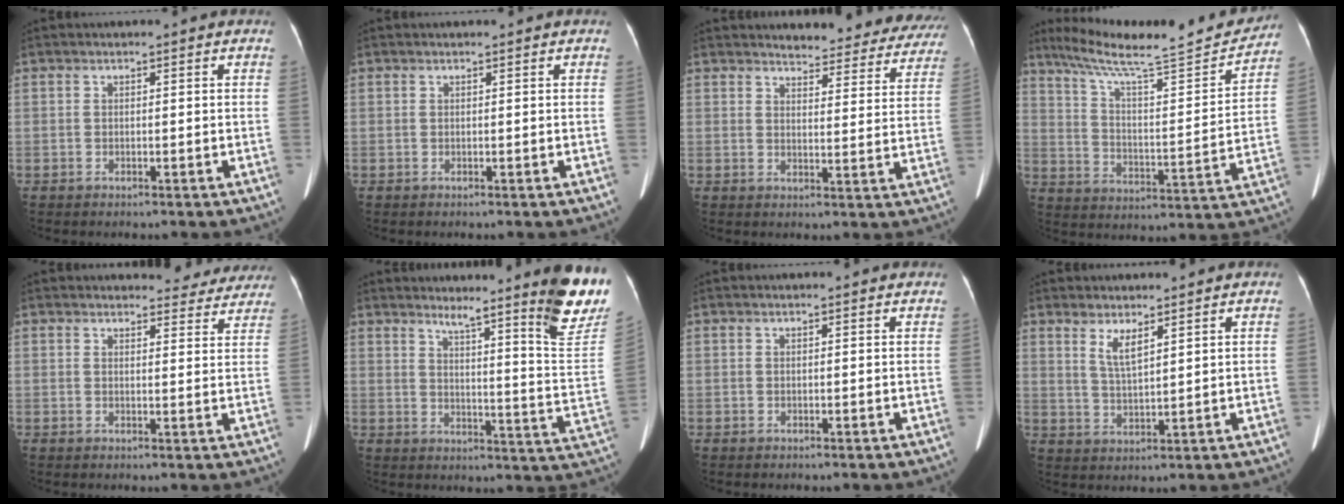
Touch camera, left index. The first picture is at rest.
{"total": 0.0}
{"total": 16.2, "force": [15.4, 3.9, 3.3], "torque": [-0.006, -0.045, 0.157]}
{"total": 20.0, "force": [18.2, 1.1, 8.1], "torque": [-0.135, -0.018, 0.269]}
{"total": 9.2, "force": [8.8, 2.7, 0.8], "torque": [0.024, -0.017, 0.077]}
{"total": 15.8, "force": [12.7, -0.5, 9.4], "torque": [-0.112, -0.064, 0.152]}
{"total": 1.0, "force": [1.0, 0.2, 0.1], "torque": [-0.014, 0.003, 0.008]}
{"total": 3.6, "force": [2.4, 0.6, 2.6], "torque": [-0.054, -0.007, 0.053]}